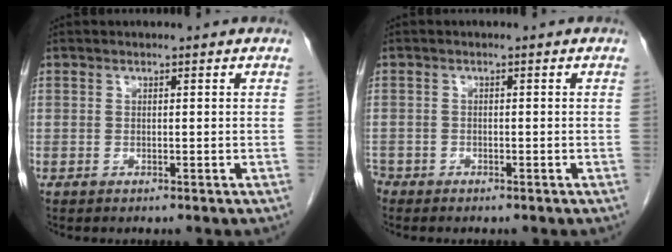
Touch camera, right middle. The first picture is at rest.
{"total": 2.3, "force": [-1.9, 1.2, 0.3], "torque": [-0.011, 0.000, -0.036]}